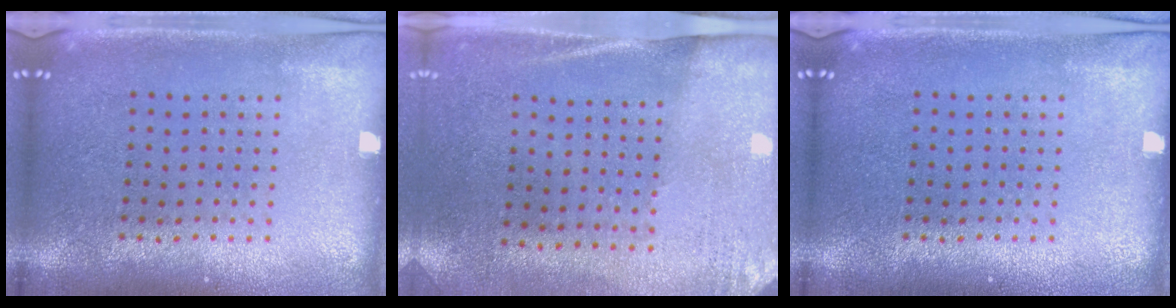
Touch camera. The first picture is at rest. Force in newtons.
{"total": 2.6, "press": 2.3, "slide": 1.3}
{"total": 0.0}